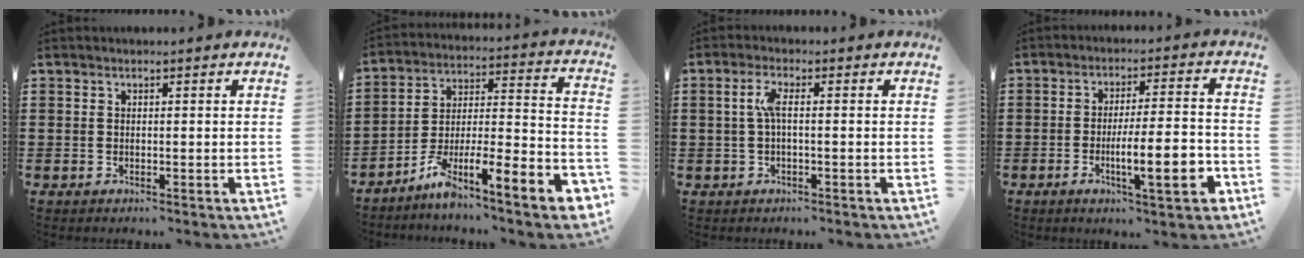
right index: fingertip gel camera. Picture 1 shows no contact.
{"total": 8.6, "force": [-6.5, 0.8, 5.5], "torque": [-0.089, -0.008, -0.131]}
{"total": 3.3, "force": [-0.1, 0.8, 3.2], "torque": [-0.070, 0.002, -0.006]}
{"total": 10.4, "force": [-3.6, 2.1, 9.6], "torque": [-0.137, -0.005, -0.060]}